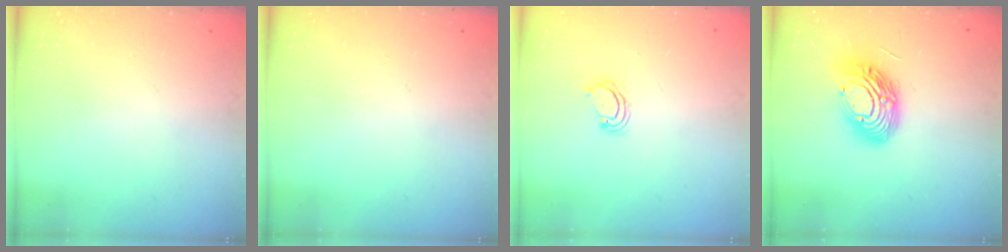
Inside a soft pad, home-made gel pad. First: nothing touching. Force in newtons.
{"total": 0.0}
{"total": 2.9, "press": 2.9, "slide": 0.3}
{"total": 14.7, "press": 14.6, "slide": 1.0}